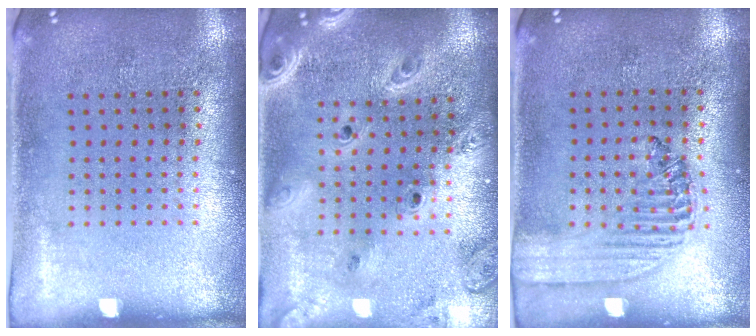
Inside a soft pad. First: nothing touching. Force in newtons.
{"total": 3.0, "press": 2.5, "slide": 1.6}
{"total": 1.5, "press": 1.3, "slide": 0.7}